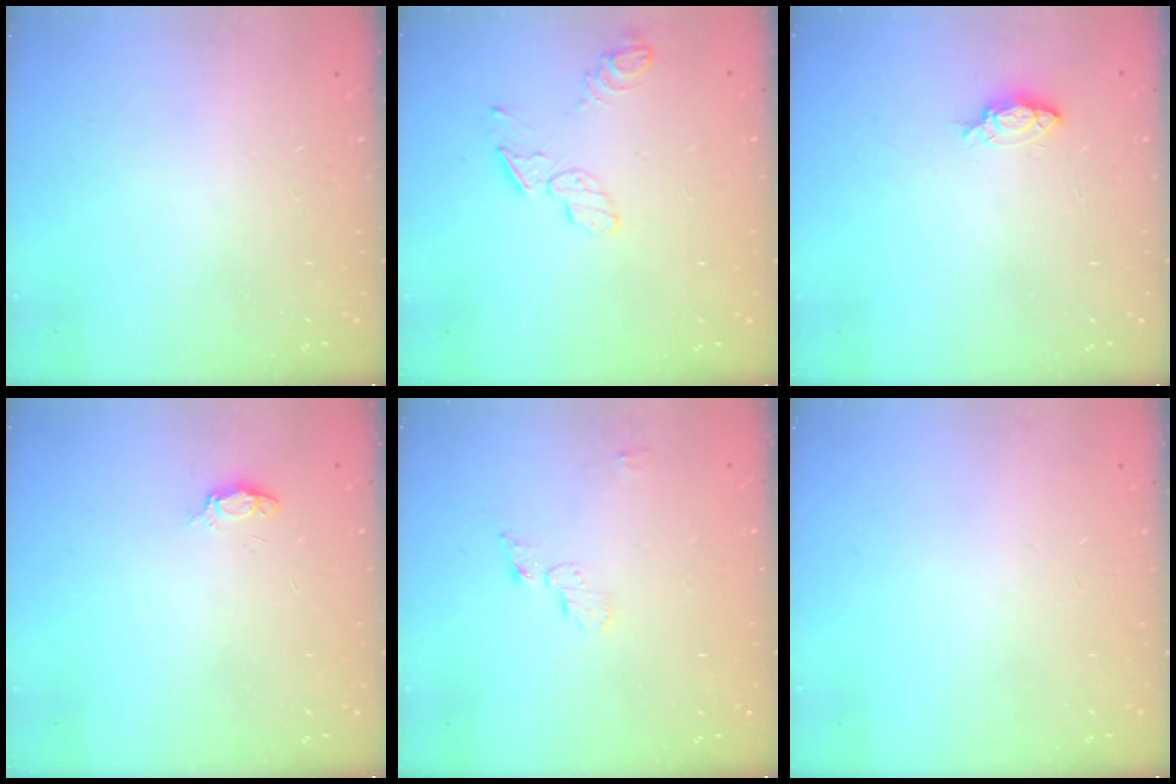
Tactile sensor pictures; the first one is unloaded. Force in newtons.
{"total": 6.5, "press": 6.5, "slide": 0.0}
{"total": 5.0, "press": 4.9, "slide": 0.8}
{"total": 3.6, "press": 3.6, "slide": 0.4}
{"total": 4.8, "press": 4.8, "slide": 0.4}
{"total": 0.0}